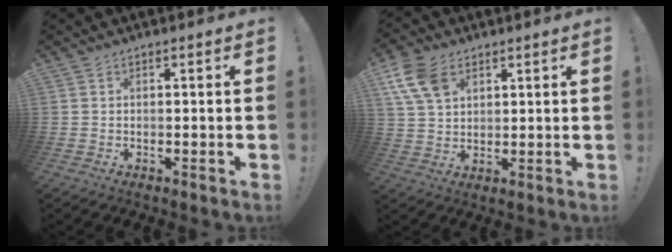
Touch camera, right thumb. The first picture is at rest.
{"total": 11.2, "force": [5.4, 7.5, 6.3], "torque": [-0.124, -0.014, 0.106]}